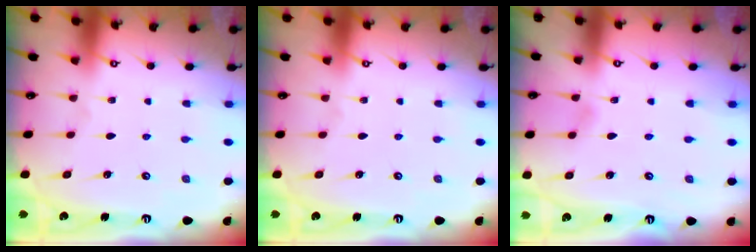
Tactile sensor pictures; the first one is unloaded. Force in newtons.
{"total": 0.0}
{"total": 2.5, "press": 2.5, "slide": 0.4}